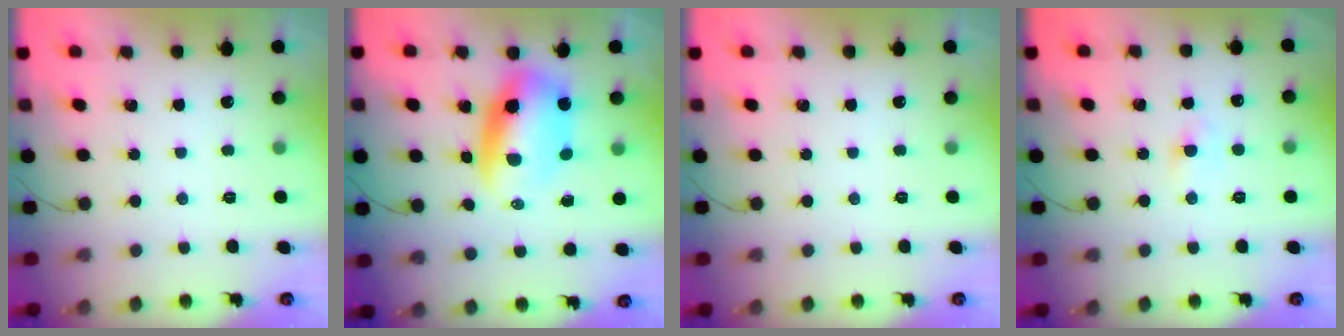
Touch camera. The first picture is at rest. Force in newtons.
{"total": 9.6, "press": 9.3, "slide": 2.3}
{"total": 0.0}
{"total": 2.8, "press": 2.5, "slide": 1.2}